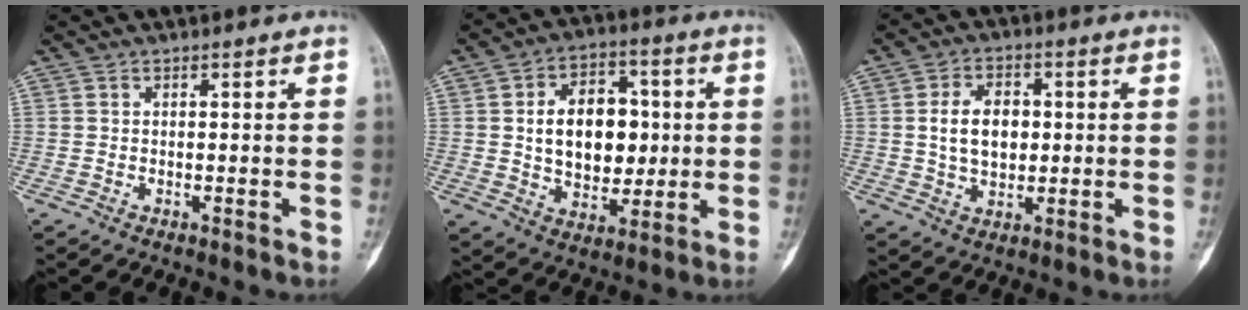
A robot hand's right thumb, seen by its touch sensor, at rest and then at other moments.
{"total": 15.1, "force": [1.4, 10.3, 10.9], "torque": [-0.122, 0.008, 0.028]}
{"total": 8.7, "force": [0.9, 5.9, 6.3], "torque": [-0.086, 0.003, 0.018]}